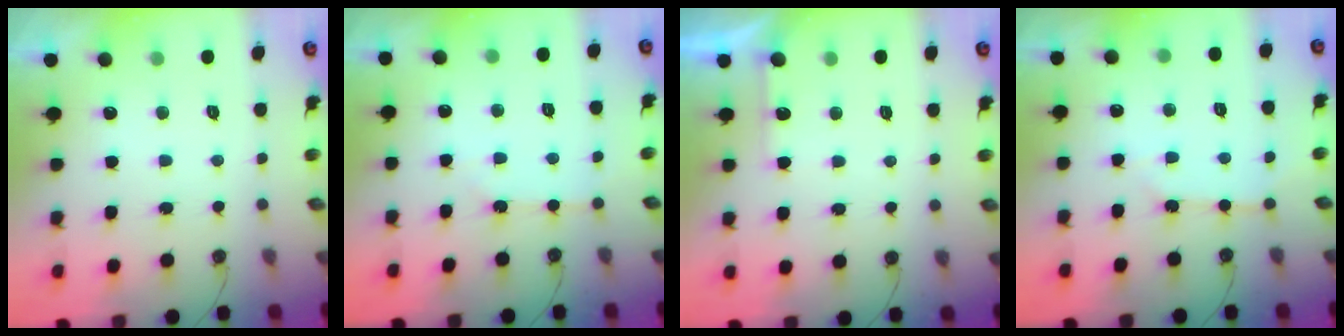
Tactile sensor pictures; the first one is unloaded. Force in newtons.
{"total": 3.5, "press": 3.5, "slide": 0.5}
{"total": 3.0, "press": 3.0, "slide": 0.5}
{"total": 3.7, "press": 3.6, "slide": 0.5}